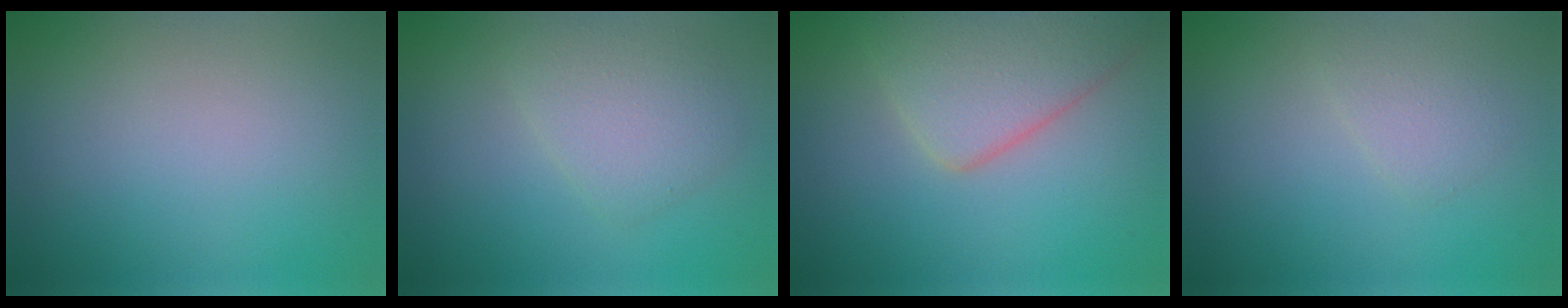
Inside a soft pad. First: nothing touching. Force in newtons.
{"total": 2.9, "press": 2.9, "slide": 0.0}
{"total": 5.6, "press": 5.6, "slide": 0.4}
{"total": 1.5, "press": 1.4, "slide": 0.1}